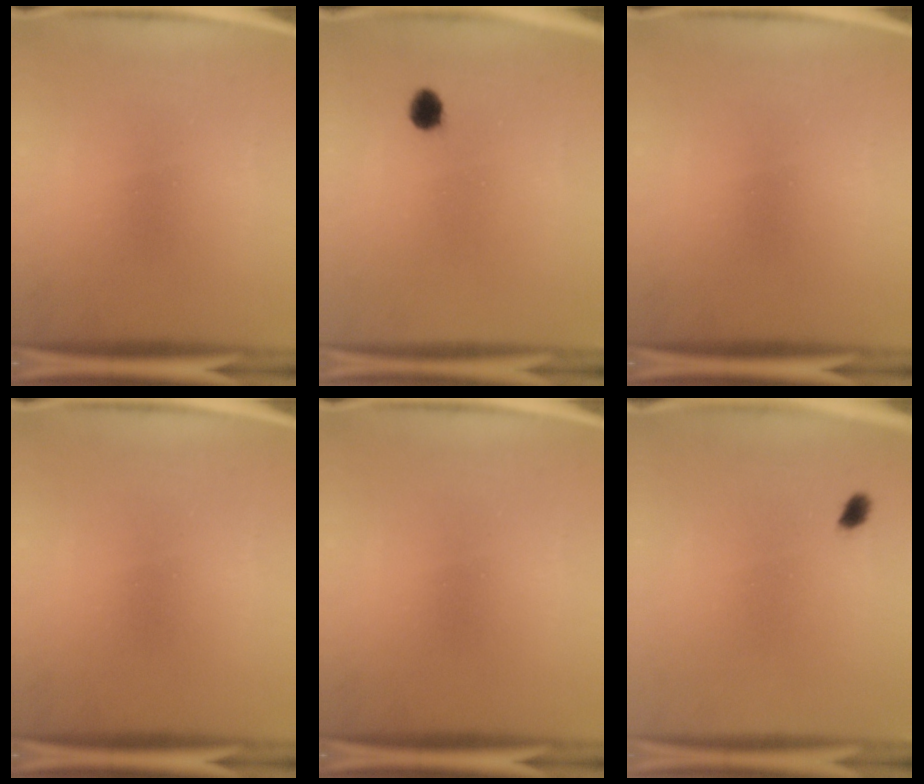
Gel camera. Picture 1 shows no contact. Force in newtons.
{"total": 2.5}
{"total": 0.0}
{"total": 0.0}
{"total": 0.0}
{"total": 1.4}